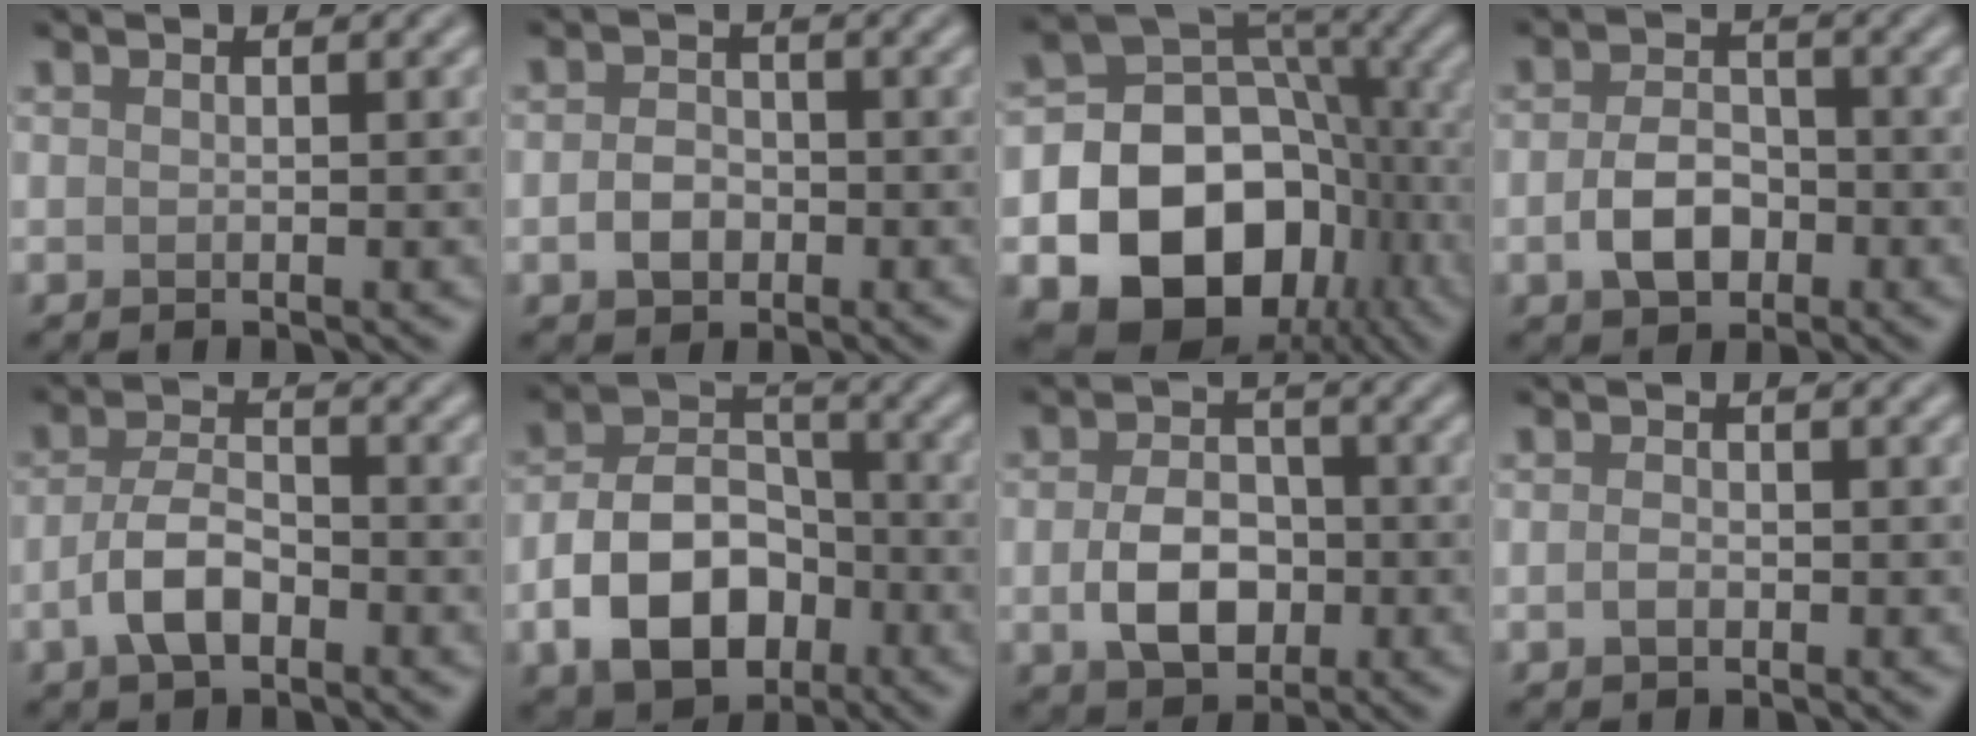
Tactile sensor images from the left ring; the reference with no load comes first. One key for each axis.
{"total": 2.5, "fx": -0.8, "fy": 1.9, "fz": 1.4, "tx": -0.023, "ty": 0.002, "tz": -0.021}
{"total": 17.8, "fx": -6.1, "fy": 13.8, "fz": 9.4, "tx": -0.141, "ty": -0.019, "tz": -0.115}
{"total": 3.9, "fx": -1.2, "fy": 2.6, "fz": 2.7, "tx": -0.052, "ty": 0.002, "tz": -0.027}
{"total": 4.1, "fx": -1.8, "fy": 2.0, "fz": 3.1, "tx": -0.060, "ty": 0.005, "tz": -0.041}
{"total": 8.4, "fx": -3.3, "fy": 5.6, "fz": 5.3, "tx": -0.090, "ty": 0.003, "tz": -0.065}
{"total": 5.1, "fx": -1.0, "fy": 3.5, "fz": 3.5, "tx": -0.067, "ty": -0.003, "tz": -0.022}
{"total": 1.0, "fx": -0.3, "fy": 0.7, "fz": 0.7, "tx": -0.016, "ty": 0.000, "tz": -0.009}